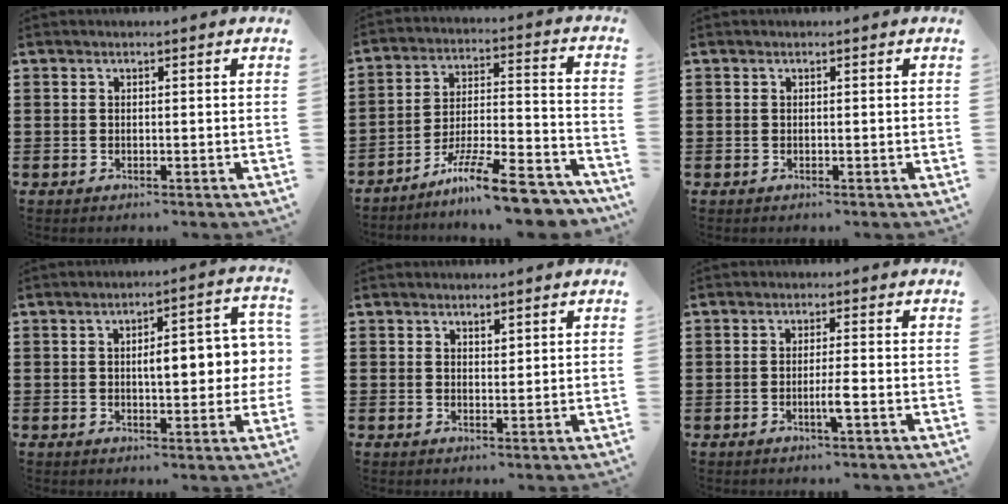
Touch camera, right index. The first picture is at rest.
{"total": 12.4, "force": [-10.0, 1.2, 7.3], "torque": [-0.110, 0.032, -0.185]}
{"total": 0.0}
{"total": 7.3, "force": [0.1, 2.8, 6.8], "torque": [-0.093, -0.005, -0.008]}
{"total": 1.3, "force": [1.1, 0.5, 0.2], "torque": [-0.006, 0.003, 0.021]}
{"total": 3.0, "force": [-1.1, 0.0, 2.8], "torque": [-0.047, -0.003, -0.020]}